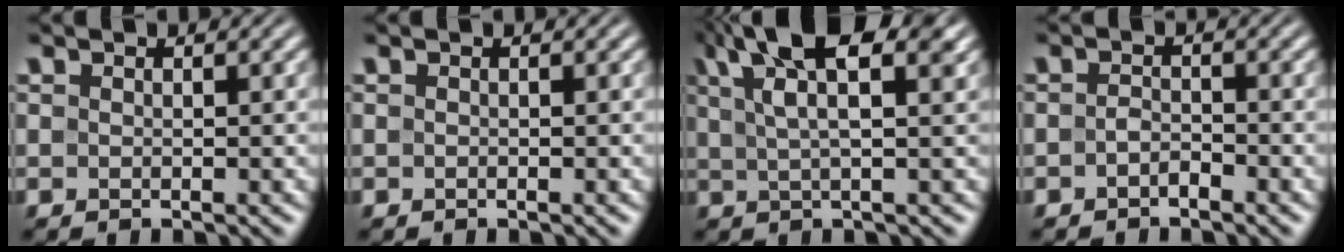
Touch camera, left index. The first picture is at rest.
{"total": 0.0}
{"total": 9.5, "force": [5.2, 3.1, 7.4], "torque": [-0.115, 0.034, 0.070]}
{"total": 1.1, "force": [-0.8, 0.5, 0.7], "torque": [-0.014, 0.004, -0.017]}